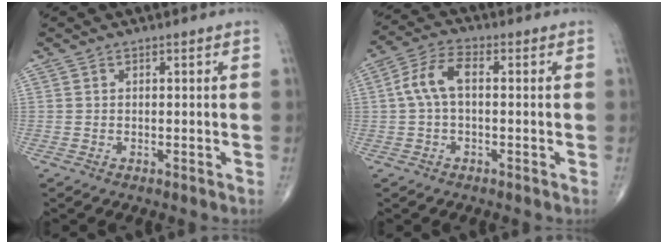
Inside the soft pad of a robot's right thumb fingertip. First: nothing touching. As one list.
[{"total": 6.7, "force": [0.3, 3.4, 5.8], "torque": [-0.122, 0.024, -0.002]}]